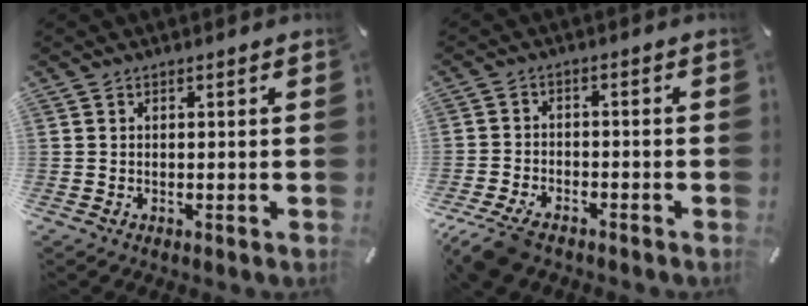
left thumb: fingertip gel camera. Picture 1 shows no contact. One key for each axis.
{"total": 6.9, "fx": -5.1, "fy": 3.1, "fz": 3.3, "tx": -0.086, "ty": 0.013, "tz": -0.100}